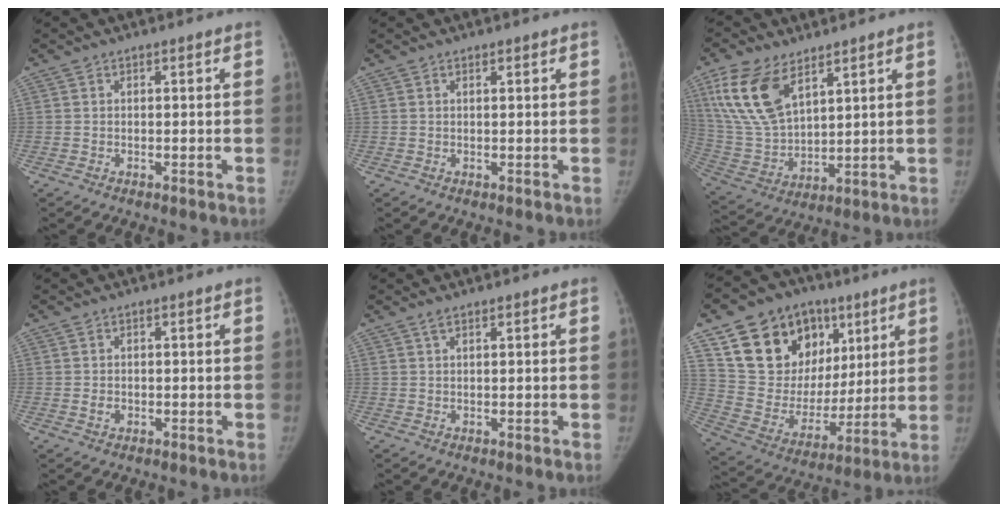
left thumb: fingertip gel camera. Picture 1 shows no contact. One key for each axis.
{"total": 0.0}
{"total": 15.2, "fx": 8.0, "fy": 7.9, "fz": 10.2, "tx": -0.198, "ty": -0.026, "tz": 0.167}
{"total": 1.6, "fx": -0.4, "fy": 1.2, "fz": 0.9, "tx": -0.012, "ty": 0.004, "tz": -0.004}
{"total": 0.9, "fx": 0.7, "fy": 0.3, "fz": 0.6, "tx": -0.010, "ty": 0.006, "tz": 0.013}
{"total": 23.5, "fx": 10.9, "fy": 17.1, "fz": 11.8, "tx": -0.156, "ty": 0.000, "tz": 0.202}